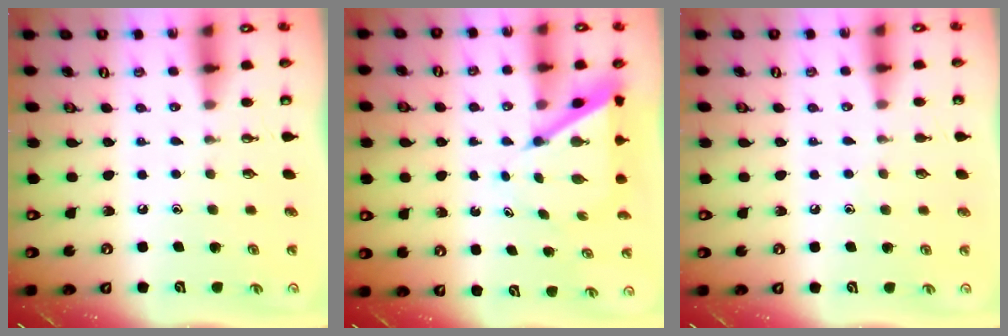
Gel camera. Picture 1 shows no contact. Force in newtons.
{"total": 6.4, "press": 6.3, "slide": 0.5}
{"total": 3.4, "press": 3.3, "slide": 0.4}